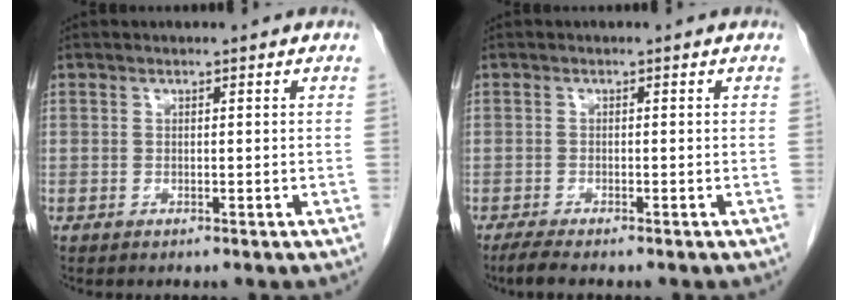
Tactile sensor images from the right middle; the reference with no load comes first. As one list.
[{"total": 2.6, "force": [-2.1, 0.2, 1.5], "torque": [-0.032, -0.008, -0.037]}]